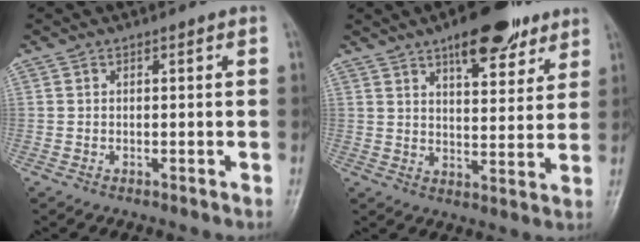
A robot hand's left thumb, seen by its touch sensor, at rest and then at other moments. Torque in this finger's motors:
{"motor_torque": [1.96, 0.60, 1.16, -1.00, 0.11]}